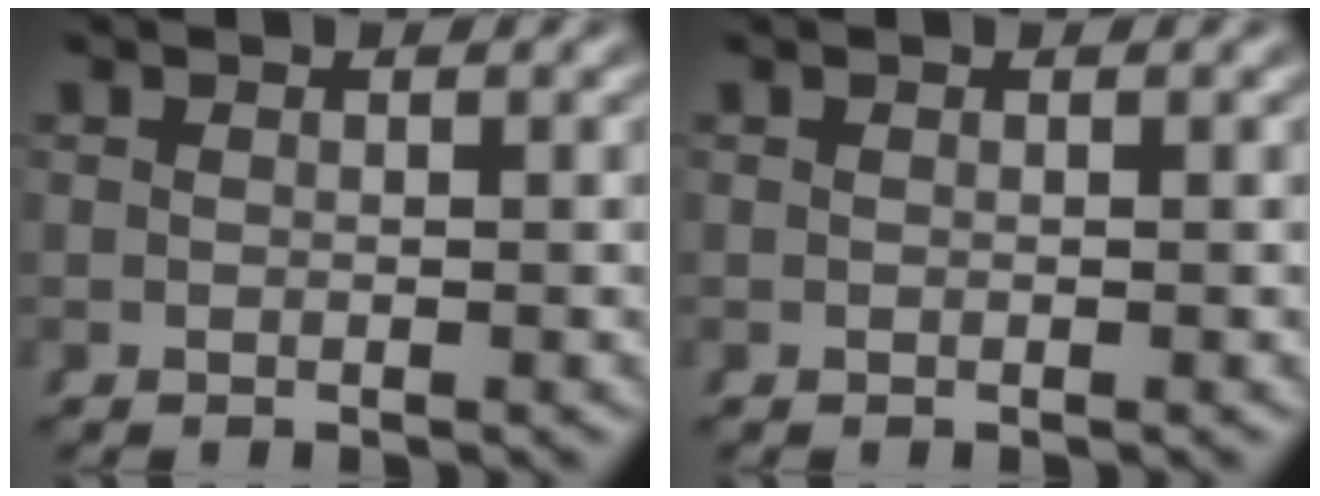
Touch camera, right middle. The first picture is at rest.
{"total": 0.0}